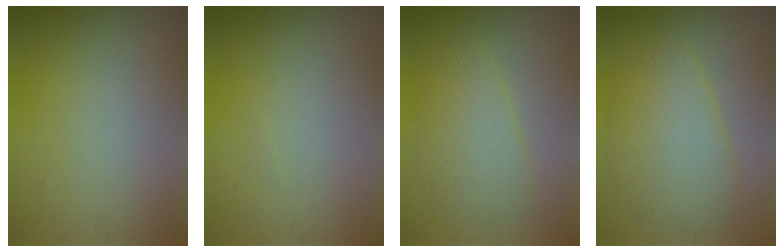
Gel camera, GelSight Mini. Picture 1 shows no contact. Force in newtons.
{"total": 0.0}
{"total": 3.6, "press": 3.6, "slide": 0.0}
{"total": 5.1, "press": 5.1, "slide": 0.3}